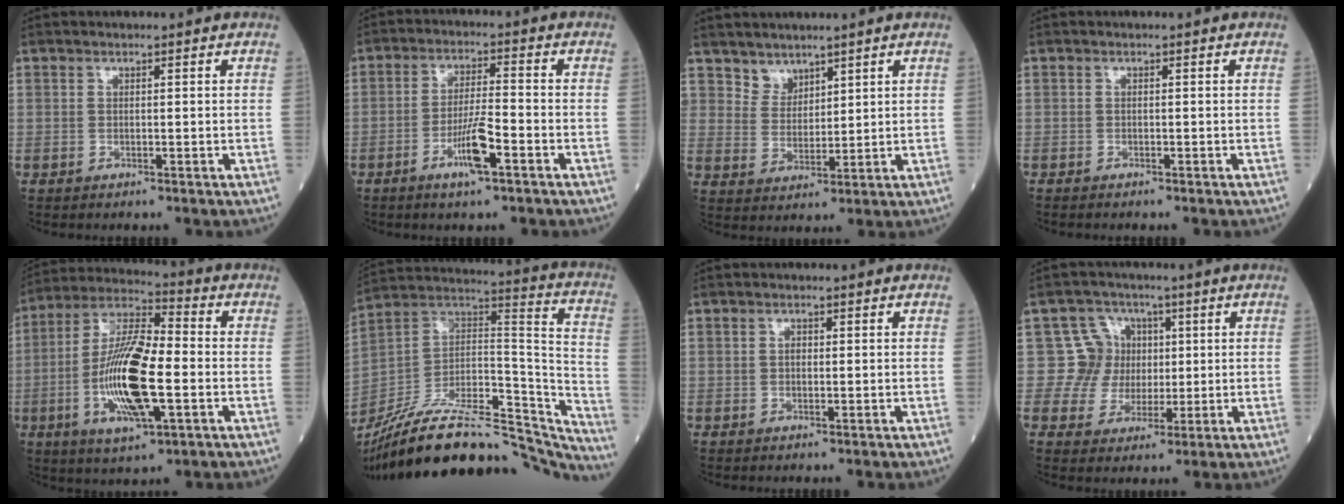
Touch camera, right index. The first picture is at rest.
{"total": 6.5, "force": [-3.3, 0.5, 5.6], "torque": [-0.110, -0.003, -0.061]}
{"total": 3.5, "force": [2.9, 1.9, 0.1], "torque": [0.002, 0.002, 0.059]}
{"total": 0.9, "force": [-0.8, 0.1, 0.2], "torque": [-0.006, -0.001, -0.013]}
{"total": 16.1, "force": [-3.4, 3.8, 15.3], "torque": [-0.307, -0.002, -0.063]}
{"total": 33.6, "force": [-28.4, 8.1, 16.1], "torque": [-0.243, 0.007, -0.427]}
{"total": 0.8, "force": [0.0, 0.5, 0.5], "torque": [-0.012, 0.001, 0.000]}
{"total": 6.6, "force": [0.9, 6.6, -0.2], "torque": [0.023, 0.021, 0.014]}